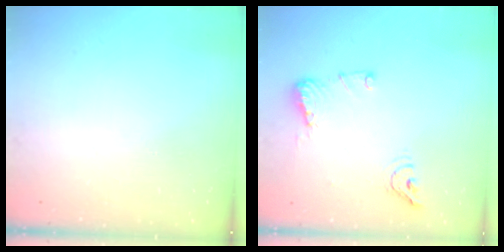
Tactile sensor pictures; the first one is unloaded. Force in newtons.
{"total": 8.9, "press": 8.7, "slide": 1.7}